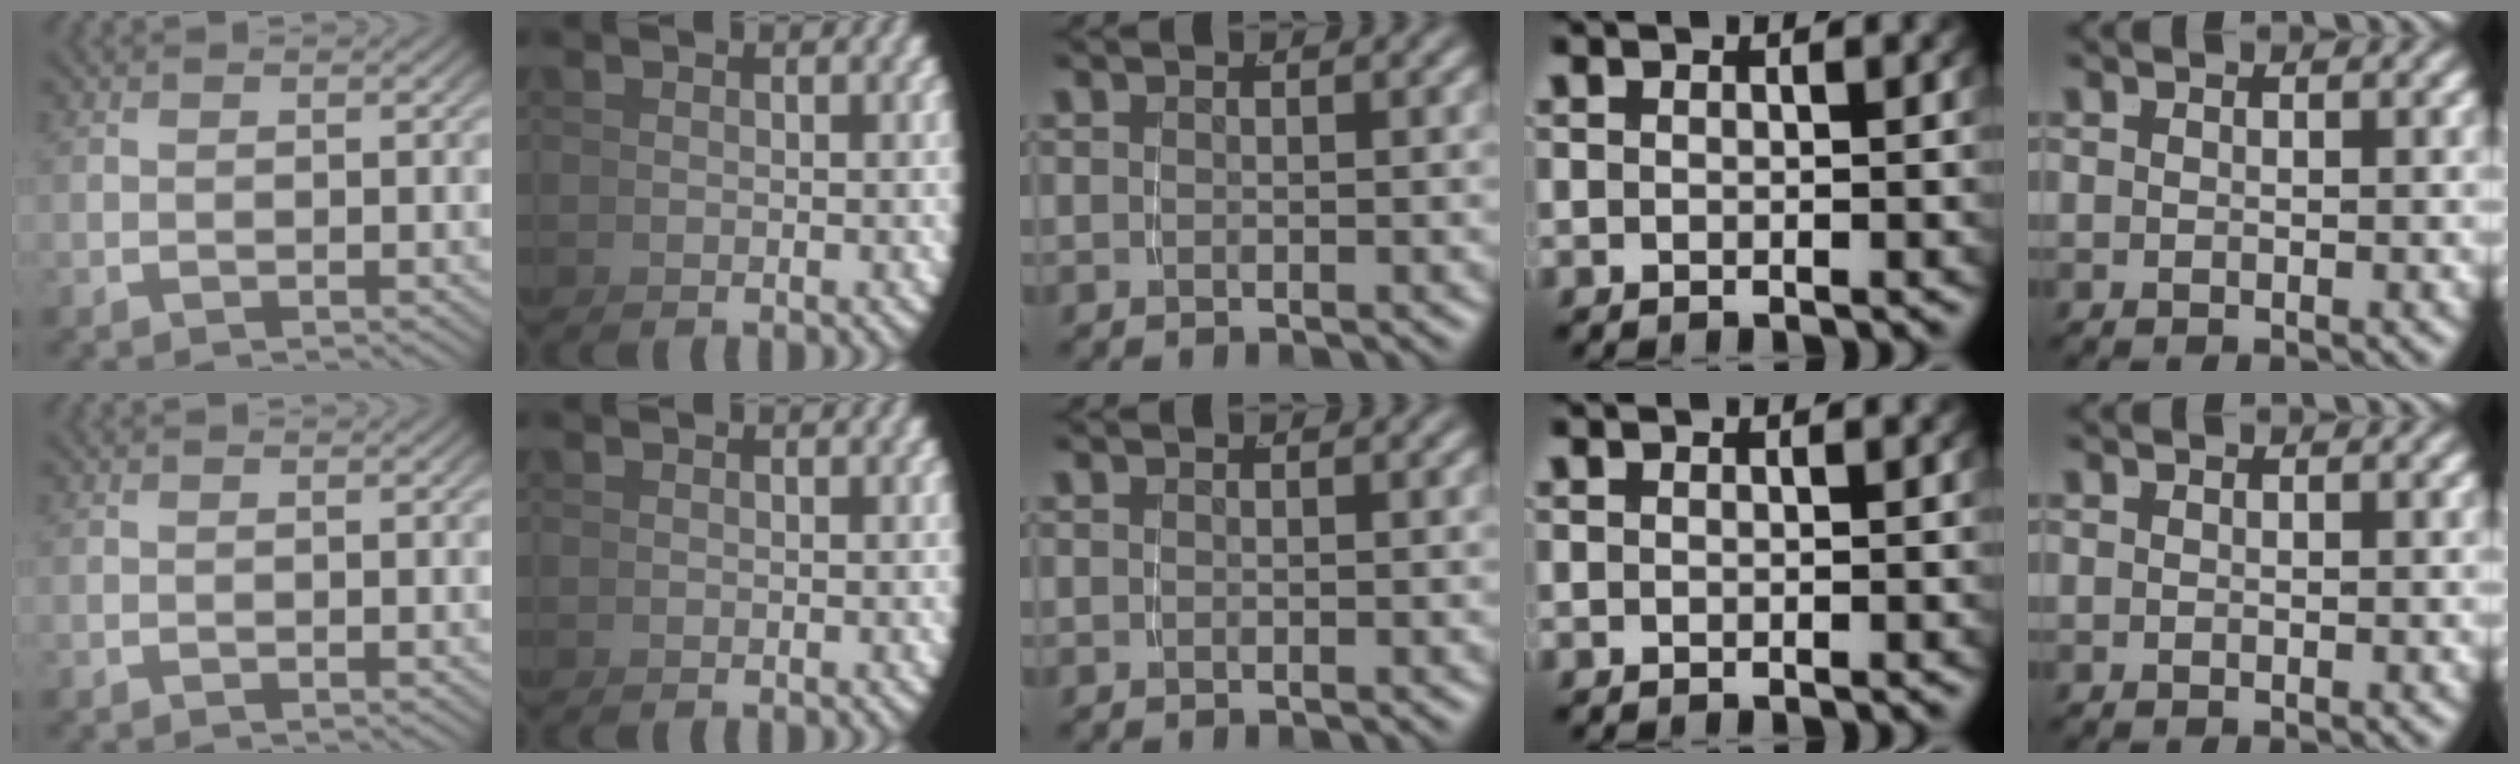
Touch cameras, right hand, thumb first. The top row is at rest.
{}